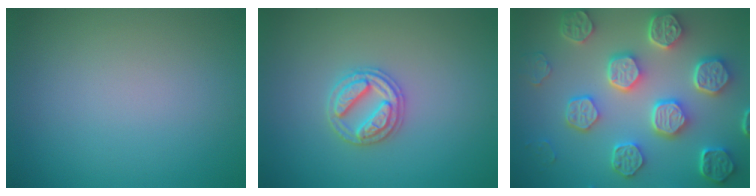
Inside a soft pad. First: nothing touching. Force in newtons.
{"total": 2.7, "press": 2.7, "slide": 0.3}
{"total": 8.3, "press": 6.2, "slide": 5.6}